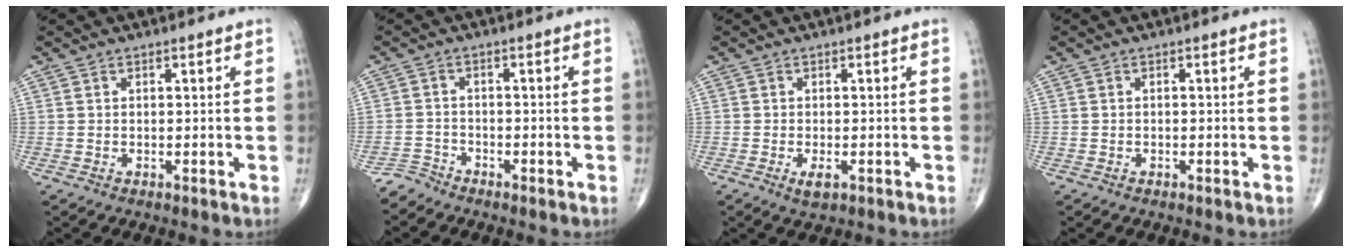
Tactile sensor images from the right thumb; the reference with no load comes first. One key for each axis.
{"total": 2.6, "fx": -2.5, "fy": 0.6, "fz": -0.6, "tx": 0.016, "ty": -0.004, "tz": -0.055}
{"total": 2.3, "fx": -1.0, "fy": 1.0, "fz": 1.8, "tx": -0.031, "ty": -0.002, "tz": -0.016}
{"total": 0.0}